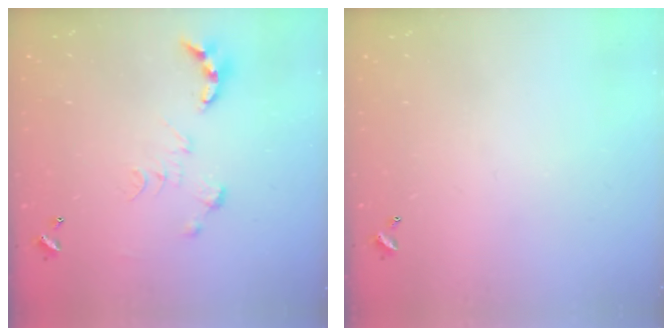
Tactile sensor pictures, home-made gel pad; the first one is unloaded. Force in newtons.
{"total": 0.0}